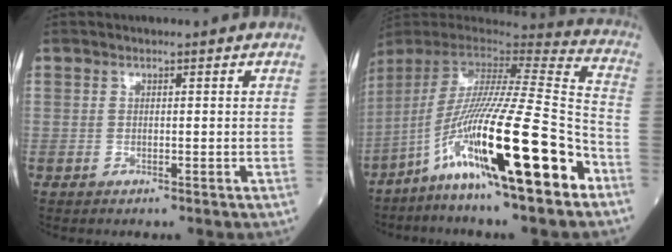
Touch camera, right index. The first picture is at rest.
{"total": 24.9, "force": [-12.0, 1.0, 21.8], "torque": [-0.387, -0.050, -0.220]}